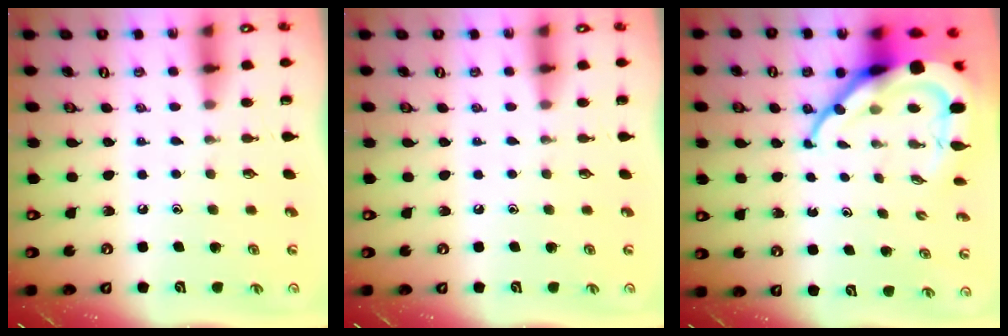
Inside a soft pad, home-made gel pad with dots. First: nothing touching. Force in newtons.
{"total": 0.0}
{"total": 15.1, "press": 15.0, "slide": 1.7}